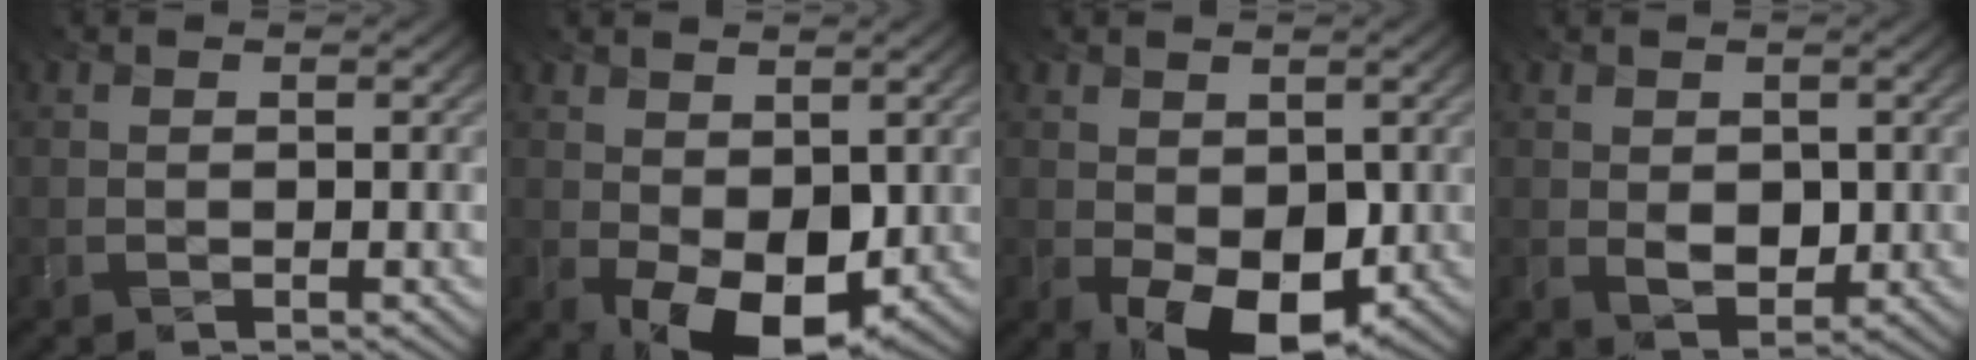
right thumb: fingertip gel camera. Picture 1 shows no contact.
{"total": 8.7, "force": [-1.1, 5.2, 6.9], "torque": [-0.118, -0.014, -0.011]}
{"total": 8.0, "force": [-2.1, 4.8, 6.0], "torque": [-0.109, -0.016, -0.030]}
{"total": 2.9, "force": [-0.3, 2.1, 2.0], "torque": [-0.047, -0.005, 0.001]}